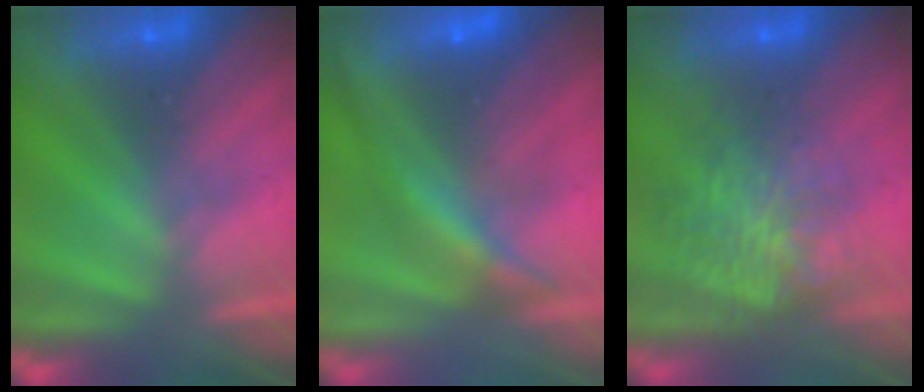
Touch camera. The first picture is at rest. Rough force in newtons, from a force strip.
{"total": 7.9}
{"total": 6.9}